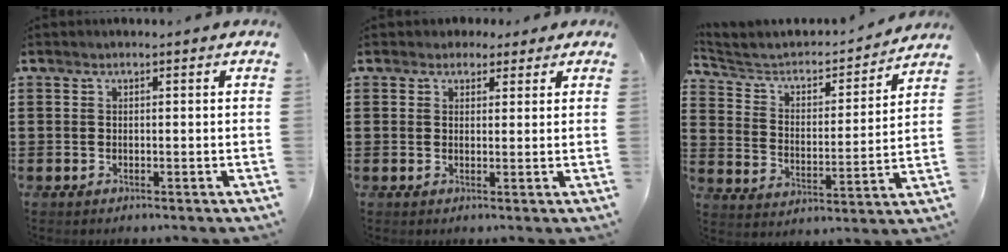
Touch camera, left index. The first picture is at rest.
{"total": 2.3, "force": [1.7, 1.5, 0.2], "torque": [-0.004, 0.008, 0.030]}
{"total": 4.2, "force": [3.6, 1.8, 1.5], "torque": [-0.054, -0.028, 0.050]}